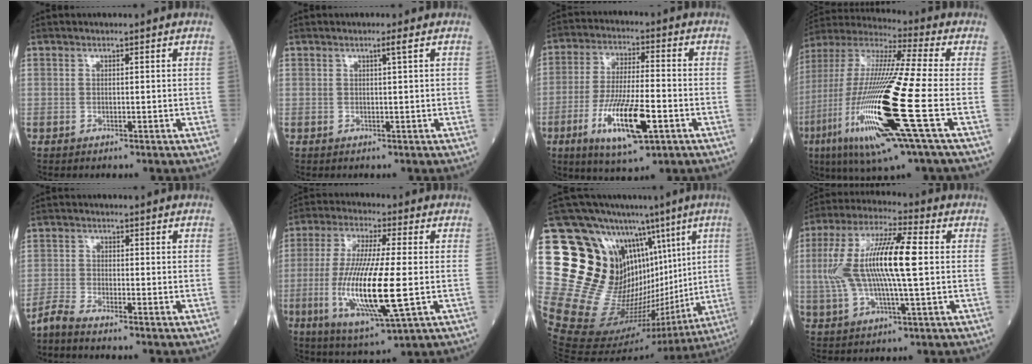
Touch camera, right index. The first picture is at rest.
{"total": 1.3, "force": [0.6, -0.1, 1.2], "torque": [-0.025, 0.000, 0.012]}
{"total": 13.9, "force": [-5.2, 3.0, 12.5], "torque": [-0.246, -0.018, -0.085]}
{"total": 26.5, "force": [-7.3, 2.3, 25.4], "torque": [-0.555, -0.049, -0.144]}
{"total": 3.1, "force": [-2.9, 0.2, 1.0], "torque": [-0.034, -0.008, -0.061]}
{"total": 17.4, "force": [-2.9, 2.4, 17.0], "torque": [-0.352, -0.029, -0.048]}
{"total": 29.7, "force": [9.6, 14.3, 24.2], "torque": [-0.425, 0.070, 0.182]}
{"total": 16.8, "force": [1.1, 3.6, 16.4], "torque": [-0.346, 0.020, 0.017]}